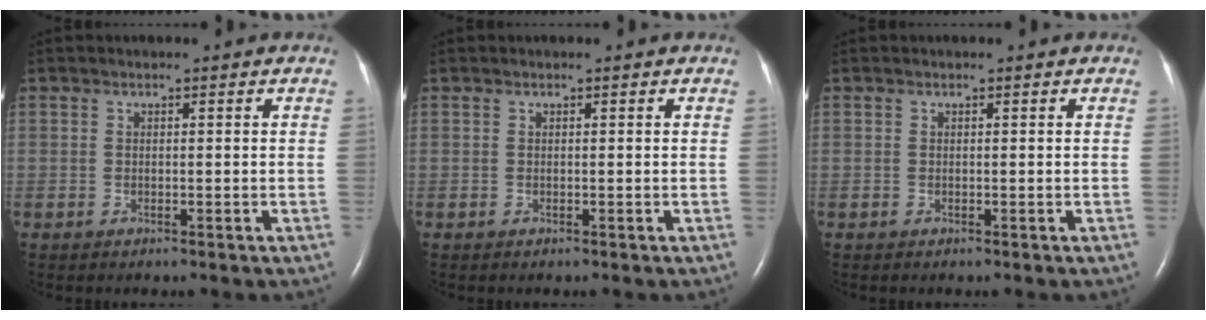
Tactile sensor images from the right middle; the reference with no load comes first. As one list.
[{"total": 0.0}, {"total": 0.0}]